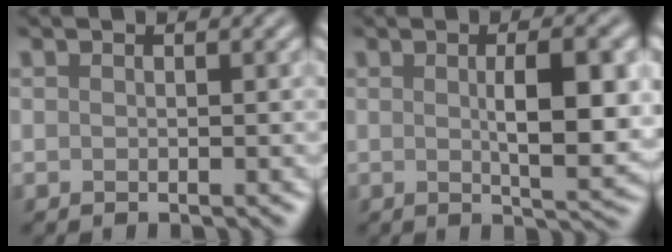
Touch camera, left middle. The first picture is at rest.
{"total": 6.8, "force": [0.5, 1.8, 6.5], "torque": [-0.092, 0.000, 0.012]}